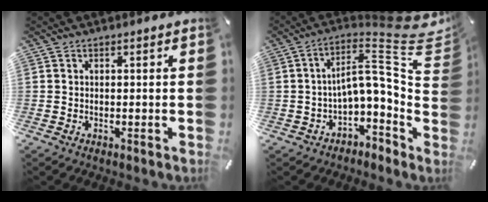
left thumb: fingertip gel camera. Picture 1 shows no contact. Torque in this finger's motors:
{"motor_torque": [0.99, 1.09, 0.57, -0.04, 0.16]}